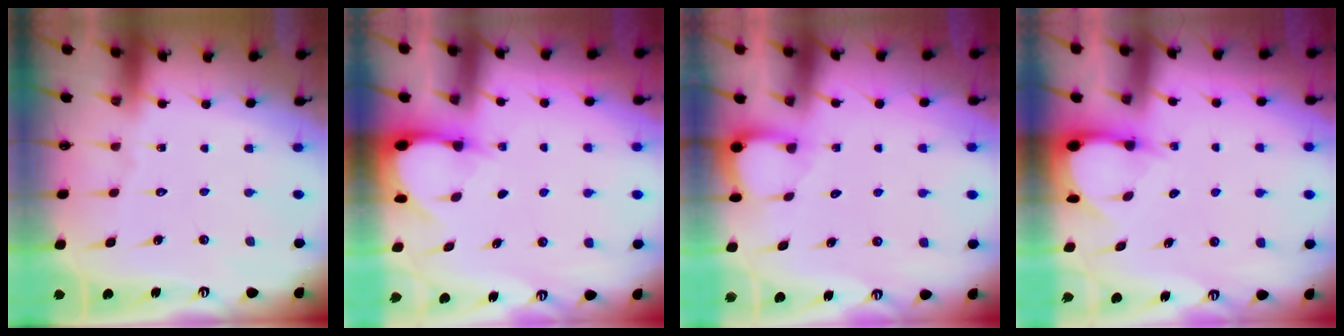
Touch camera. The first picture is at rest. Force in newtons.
{"total": 3.0, "press": 3.0, "slide": 0.3}
{"total": 2.4, "press": 2.4, "slide": 0.3}
{"total": 3.4, "press": 3.4, "slide": 0.3}